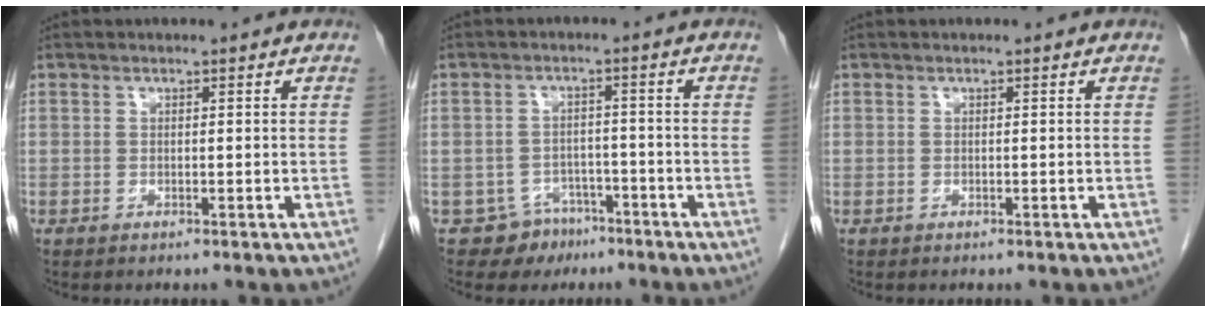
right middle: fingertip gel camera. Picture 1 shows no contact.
{"total": 4.8, "force": [-3.2, 3.6, 0.1], "torque": [0.004, 0.011, -0.044]}
{"total": 0.0}